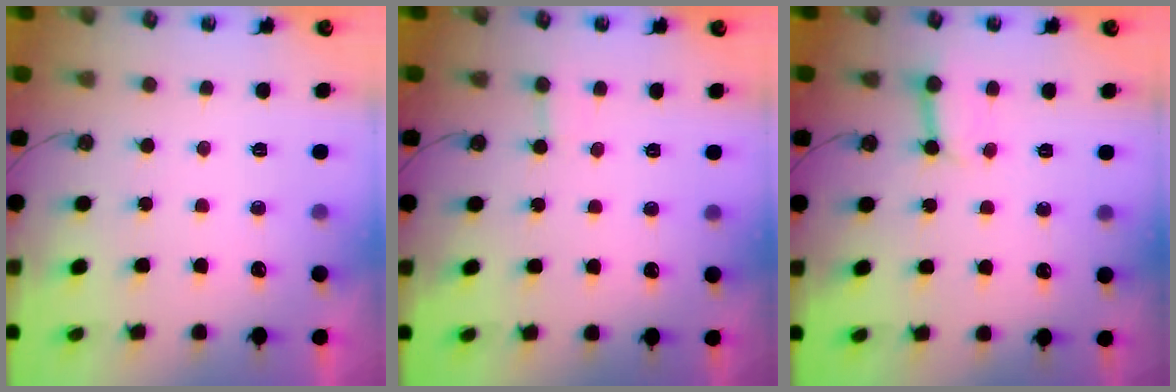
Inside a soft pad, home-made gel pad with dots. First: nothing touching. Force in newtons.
{"total": 2.4, "press": 2.4, "slide": 0.3}
{"total": 3.7, "press": 3.7, "slide": 0.5}